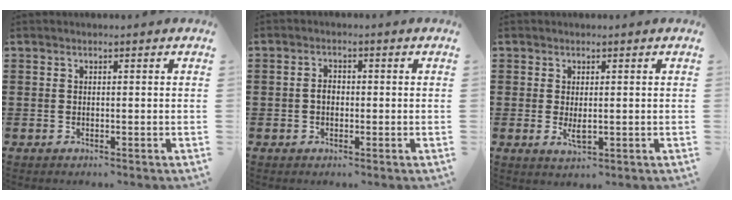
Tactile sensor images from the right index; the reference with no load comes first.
{"total": 1.9, "force": [-0.3, 1.3, 1.4], "torque": [-0.027, 0.005, -0.007]}
{"total": 2.3, "force": [0.0, 0.9, 2.2], "torque": [-0.047, -0.002, -0.003]}